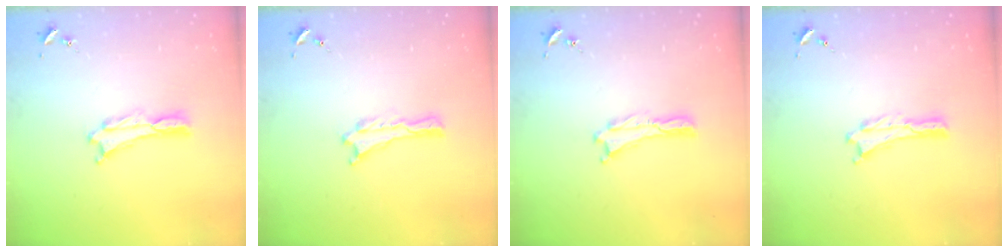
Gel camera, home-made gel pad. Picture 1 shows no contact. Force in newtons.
{"total": 0.0}
{"total": 0.0}
{"total": 0.0}